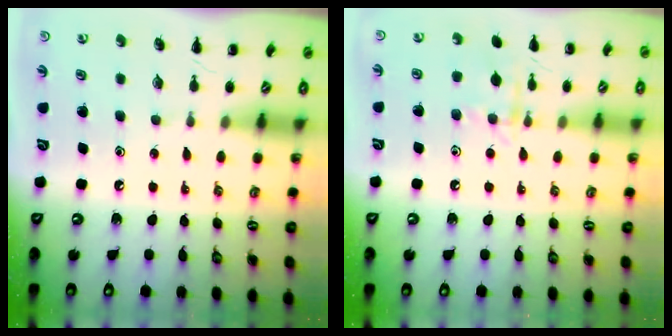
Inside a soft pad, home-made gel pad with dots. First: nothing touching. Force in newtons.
{"total": 8.1, "press": 7.9, "slide": 1.5}